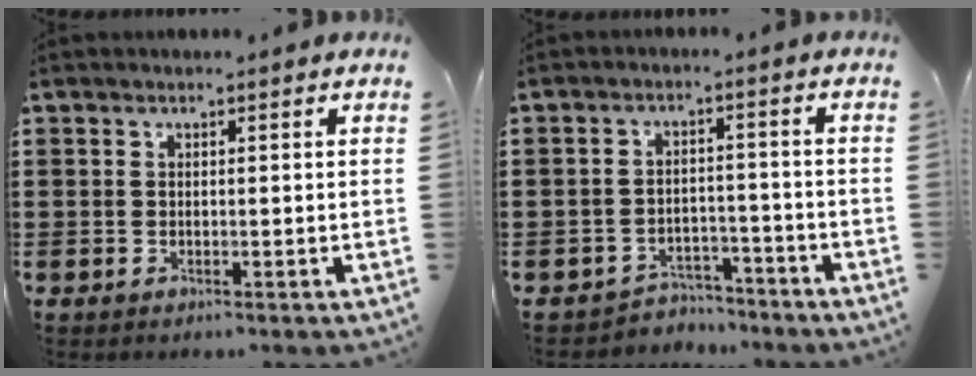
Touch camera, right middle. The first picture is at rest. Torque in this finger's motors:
{"motor_torque": [-0.10, 0.04, -0.22, -0.05]}